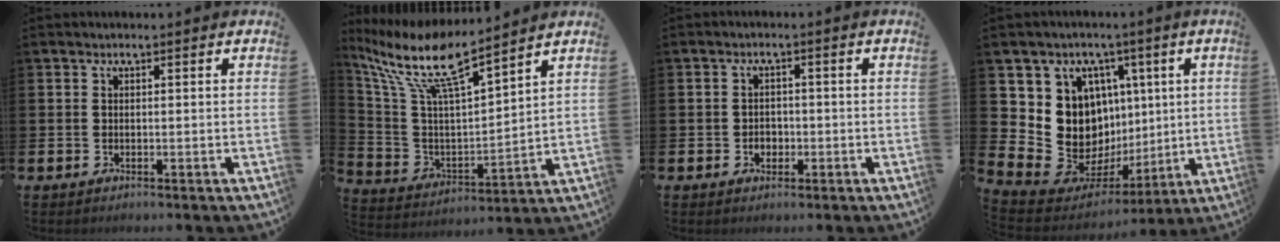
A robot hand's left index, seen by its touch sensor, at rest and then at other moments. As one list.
[{"total": 11.3, "force": [9.0, 1.8, 6.7], "torque": [-0.168, -0.058, 0.146]}, {"total": 2.0, "force": [-0.6, 1.6, 0.9], "torque": [-0.010, 0.002, -0.017]}, {"total": 10.4, "force": [0.3, 9.9, 3.3], "torque": [-0.124, -0.027, 0.013]}]